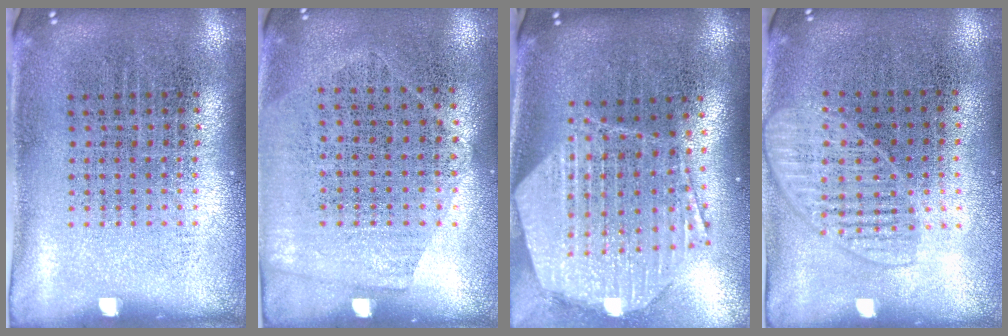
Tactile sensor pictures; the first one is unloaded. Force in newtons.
{"total": 1.4, "press": 1.2, "slide": 0.7}
{"total": 2.7, "press": 2.1, "slide": 1.7}
{"total": 1.3, "press": 1.2, "slide": 0.6}